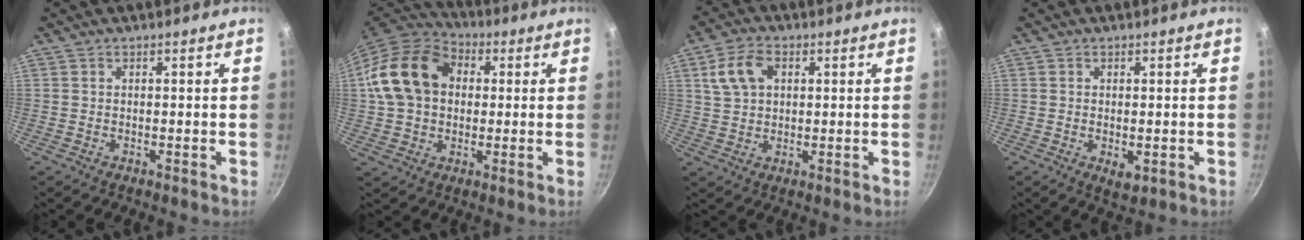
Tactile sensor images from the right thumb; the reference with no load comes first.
{"total": 16.1, "force": [2.3, 12.2, 10.3], "torque": [-0.166, 0.028, 0.026]}
{"total": 7.8, "force": [2.4, 5.4, 5.1], "torque": [-0.089, 0.009, 0.042]}
{"total": 2.9, "force": [-0.6, 1.6, 2.4], "torque": [-0.037, -0.012, -0.006]}